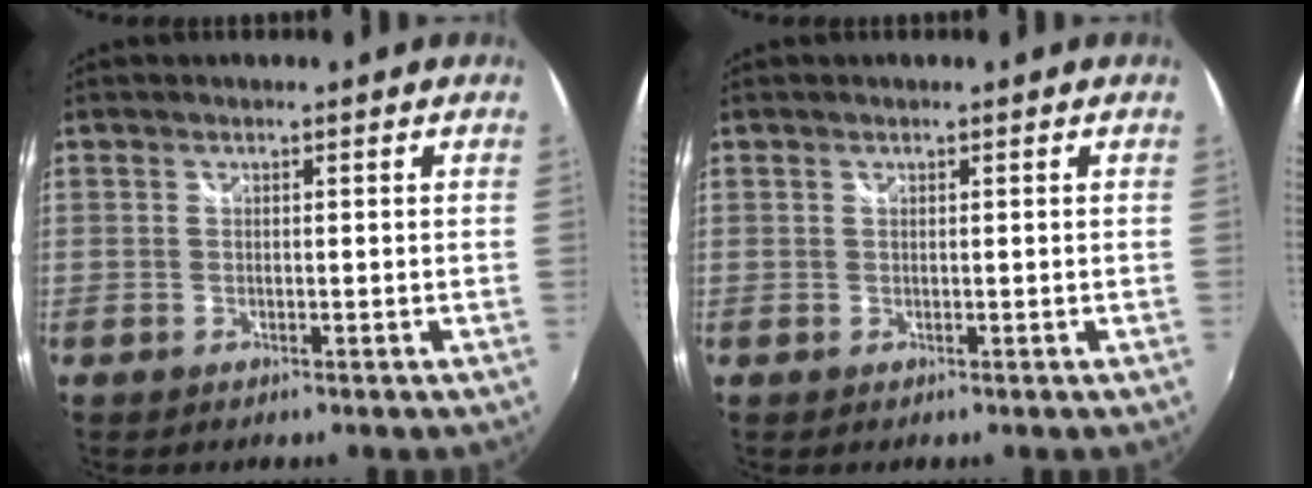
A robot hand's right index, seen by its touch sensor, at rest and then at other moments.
{"total": 0.0}